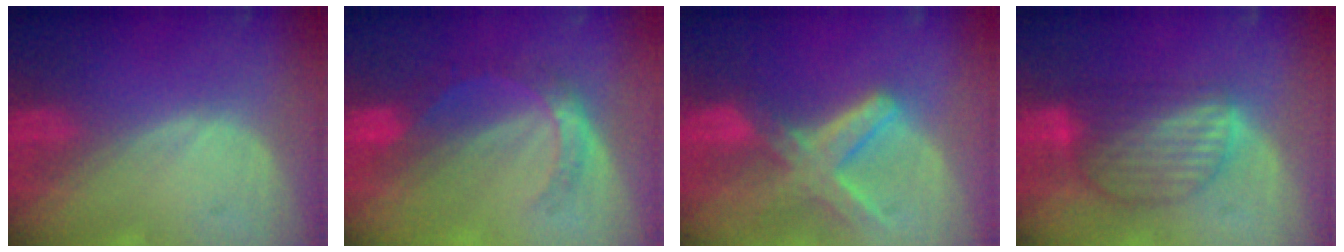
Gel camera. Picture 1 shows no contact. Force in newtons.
{"total": 5.4, "press": 4.8, "slide": 2.4}
{"total": 8.2, "press": 7.1, "slide": 4.1}
{"total": 7.7, "press": 7.1, "slide": 3.0}